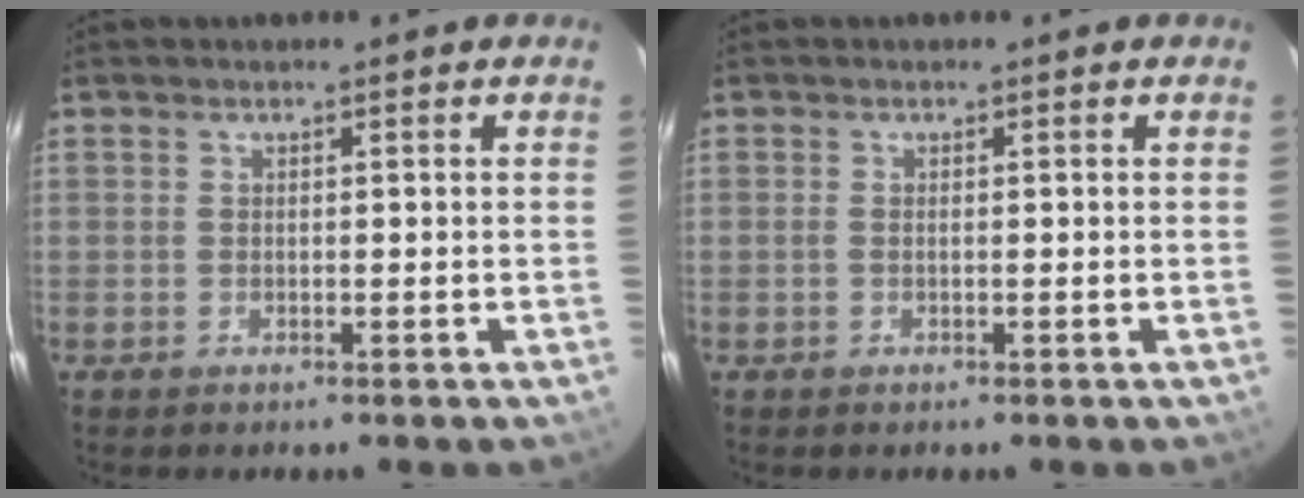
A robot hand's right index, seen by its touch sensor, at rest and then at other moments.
{"total": 0.6, "force": [-0.2, 0.0, 0.6], "torque": [-0.013, 0.001, -0.005]}